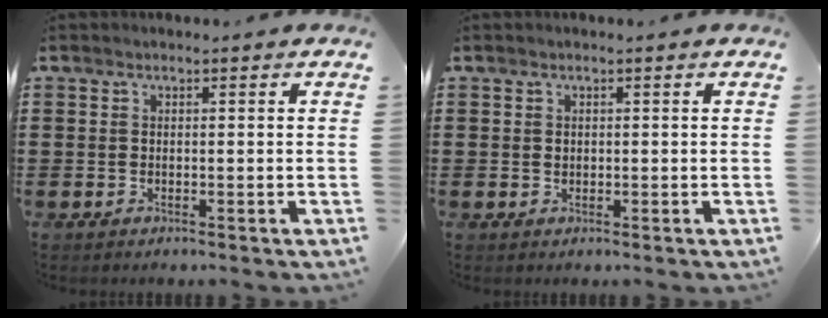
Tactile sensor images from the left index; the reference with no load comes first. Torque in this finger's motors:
{"motor_torque": [0.11, 0.08, 0.06, 0.00]}